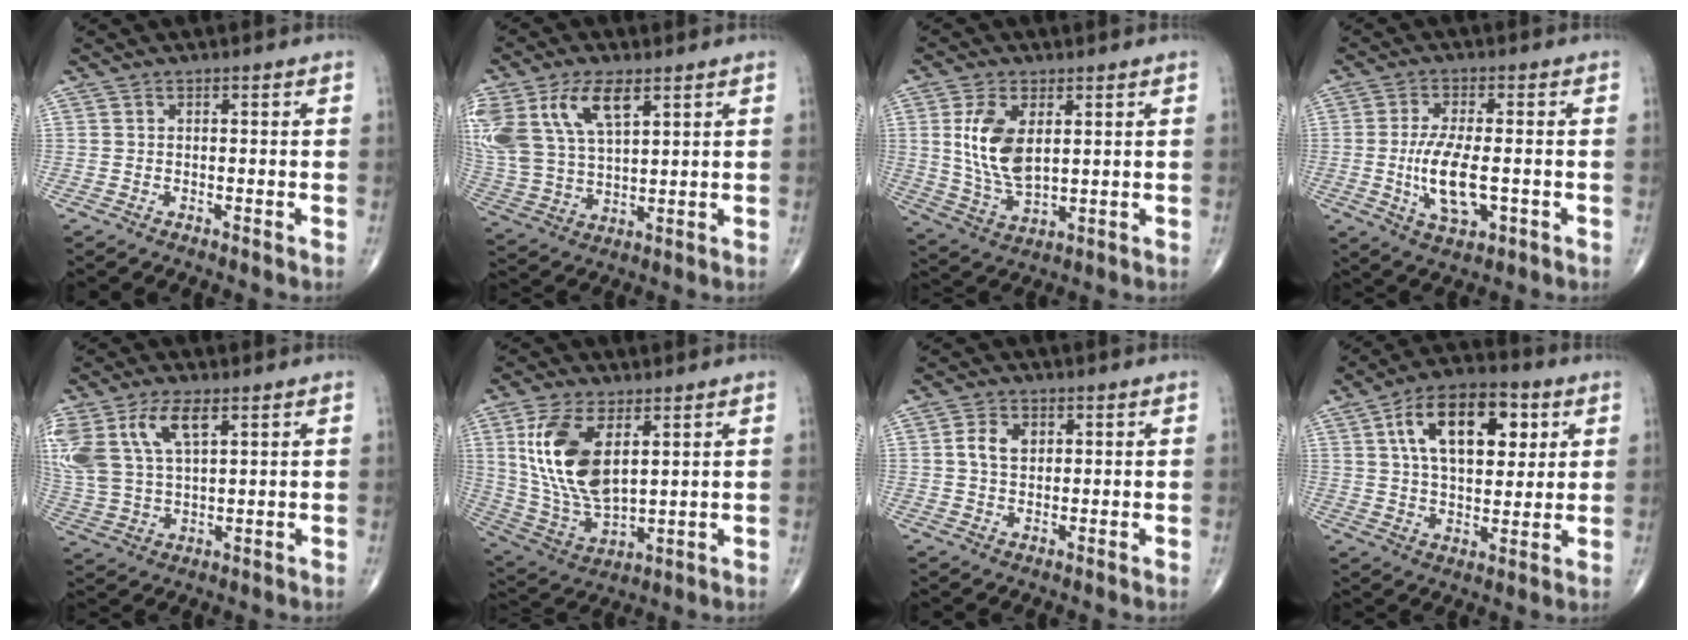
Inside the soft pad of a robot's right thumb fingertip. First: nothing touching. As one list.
[{"total": 18.0, "force": [8.4, 9.3, 12.8], "torque": [-0.282, -0.011, 0.168]}, {"total": 11.2, "force": [2.5, 6.0, 9.1], "torque": [-0.176, -0.017, 0.057]}, {"total": 9.5, "force": [-1.5, 3.9, 8.5], "torque": [-0.164, -0.005, -0.021]}, {"total": 14.4, "force": [6.1, 7.3, 10.8], "torque": [-0.248, -0.006, 0.124]}, {"total": 16.8, "force": [5.1, 8.5, 13.6], "torque": [-0.266, -0.023, 0.110]}, {"total": 4.6, "force": [1.1, 3.2, 3.1], "torque": [-0.051, 0.000, 0.019]}, {"total": 17.8, "force": [6.0, 9.6, 13.7], "torque": [-0.191, -0.004, 0.095]}]